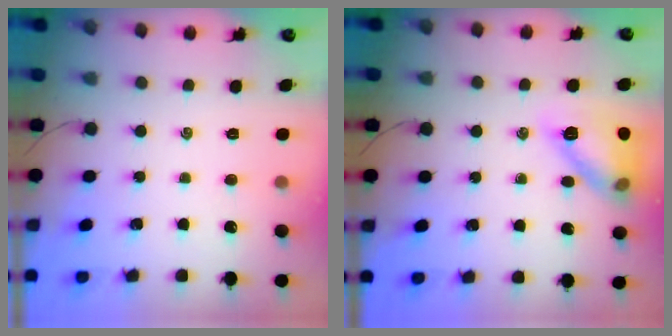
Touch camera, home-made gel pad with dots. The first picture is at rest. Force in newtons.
{"total": 13.7, "press": 13.7, "slide": 0.6}